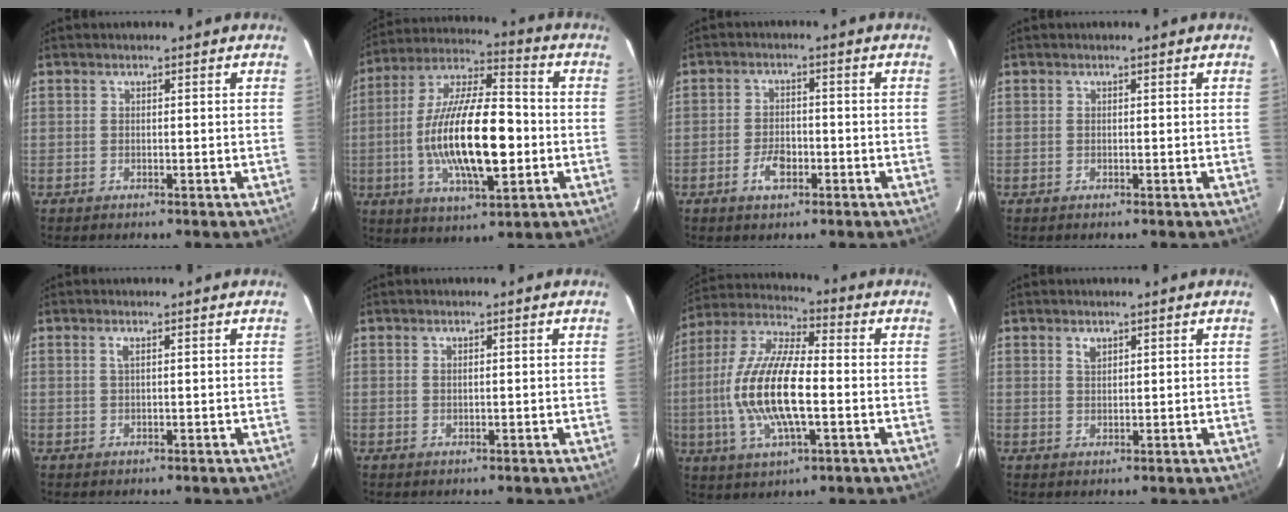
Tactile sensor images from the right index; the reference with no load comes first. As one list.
[{"total": 19.9, "force": [-3.0, 6.5, 18.6], "torque": [-0.354, -0.002, -0.055]}, {"total": 4.5, "force": [-2.1, 2.6, 3.0], "torque": [-0.062, 0.000, -0.035]}, {"total": 0.0}, {"total": 0.9, "force": [0.4, 0.0, 0.8], "torque": [-0.016, 0.002, 0.006]}, {"total": 0.6, "force": [0.2, 0.2, 0.6], "torque": [-0.011, 0.002, 0.003]}, {"total": 16.7, "force": [-2.3, 5.6, 15.6], "torque": [-0.316, 0.000, -0.048]}, {"total": 1.6, "force": [1.0, 0.9, 0.8], "torque": [-0.013, 0.003, 0.020]}]